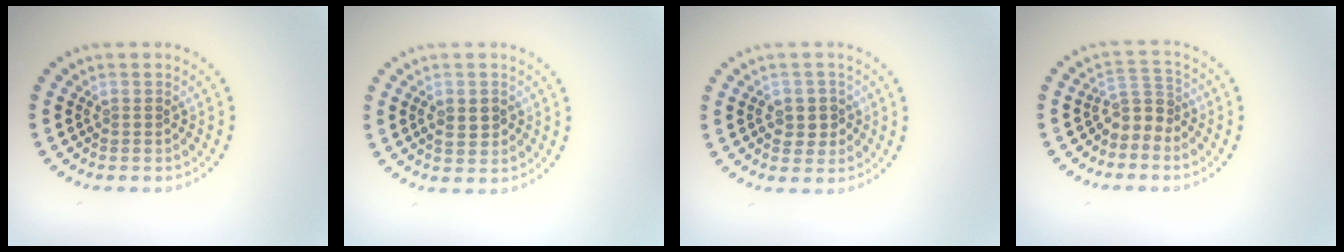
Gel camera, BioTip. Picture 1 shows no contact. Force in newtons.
{"total": 2.2, "press": 2.2, "slide": 0.1}
{"total": 2.5, "press": 2.4, "slide": 0.5}
{"total": 2.6, "press": 1.9, "slide": 1.8}